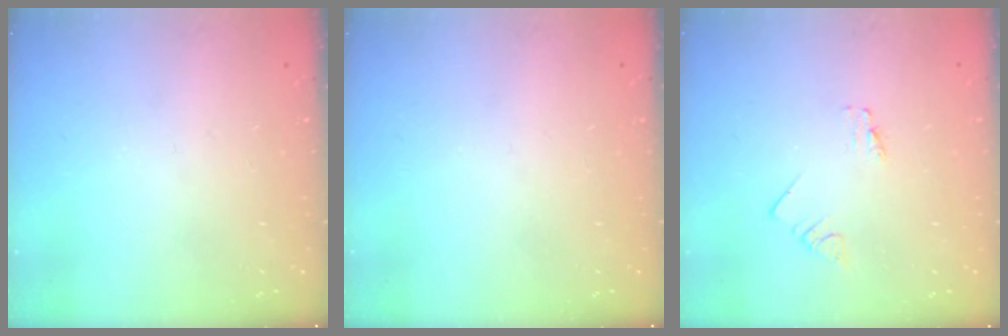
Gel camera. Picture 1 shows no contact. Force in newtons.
{"total": 0.0}
{"total": 0.0}